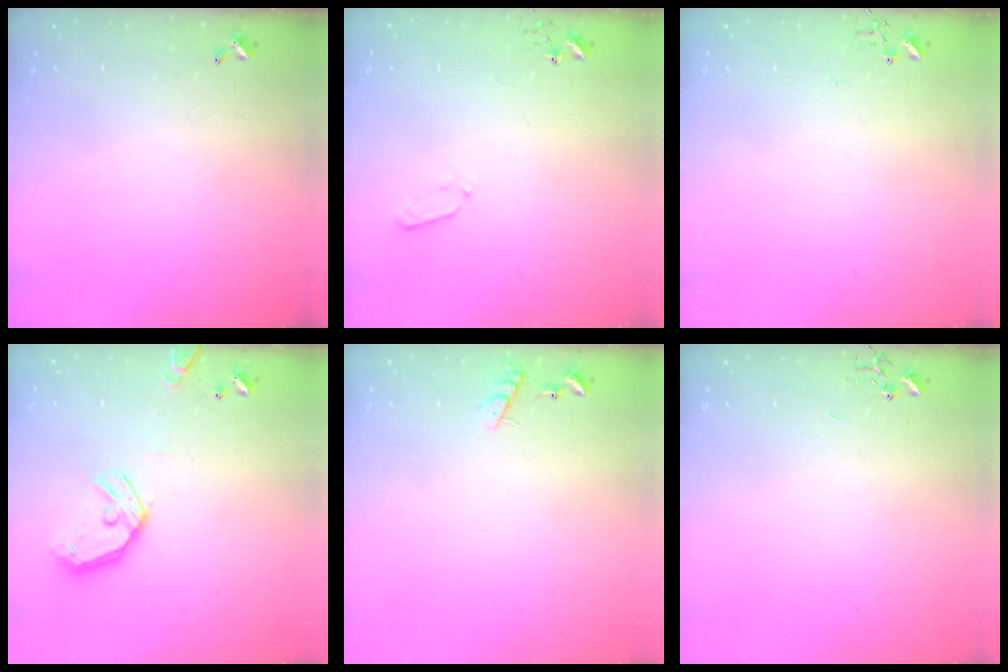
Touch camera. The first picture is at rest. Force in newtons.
{"total": 3.4, "press": 3.4, "slide": 0.5}
{"total": 3.9, "press": 3.9, "slide": 0.4}
{"total": 14.4, "press": 14.2, "slide": 2.1}
{"total": 6.7, "press": 6.7, "slide": 0.4}
{"total": 0.0}